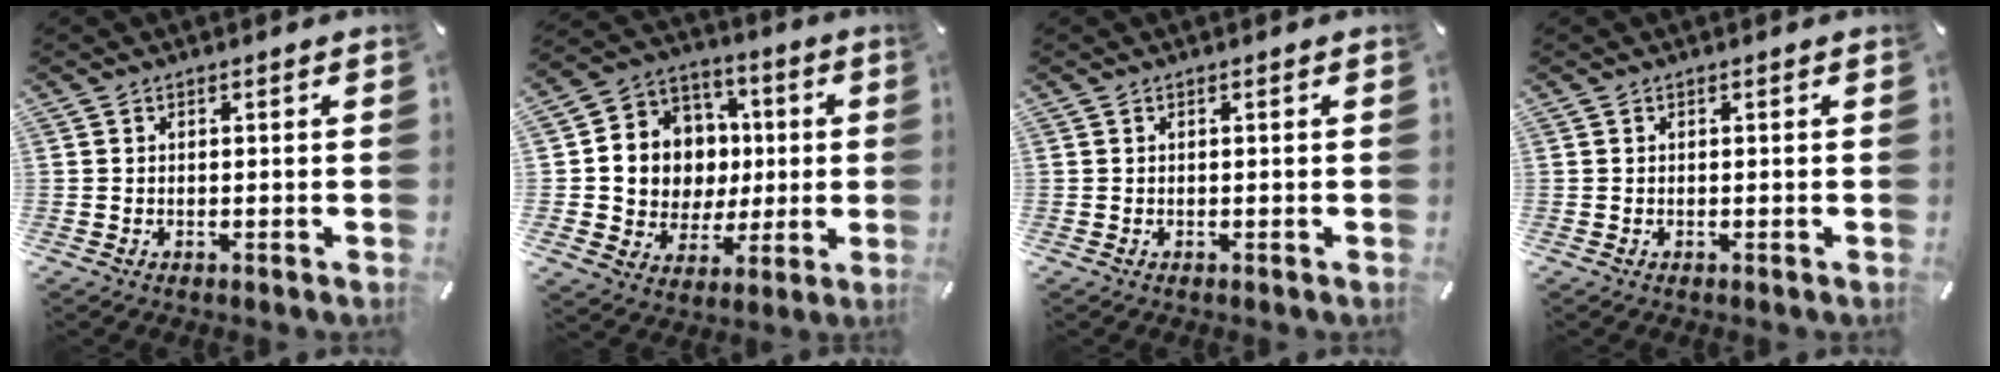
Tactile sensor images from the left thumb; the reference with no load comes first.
{"total": 12.3, "force": [0.4, 12.1, 1.9], "torque": [-0.032, -0.014, 0.027]}
{"total": 0.0}
{"total": 0.0}